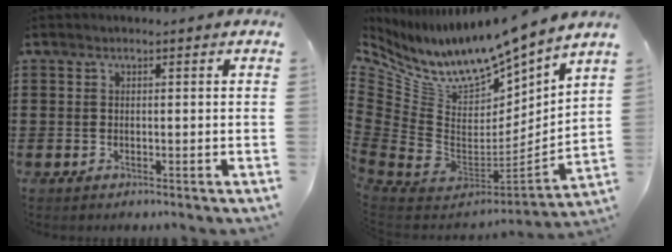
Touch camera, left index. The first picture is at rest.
{"total": 11.1, "force": [9.8, 3.6, 3.7], "torque": [-0.114, -0.090, 0.173]}